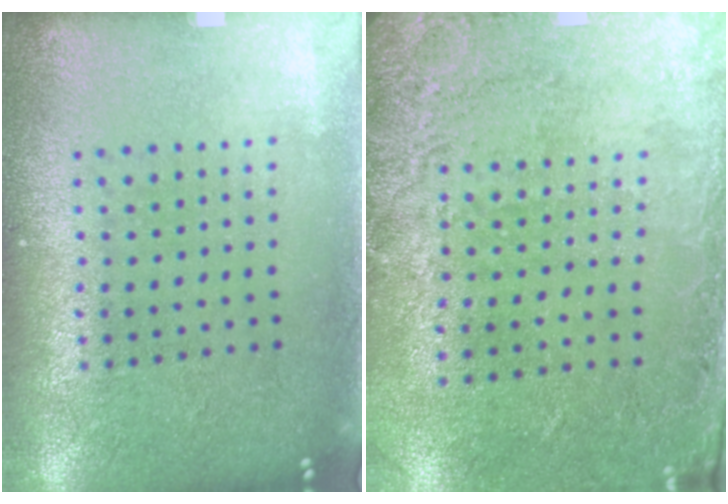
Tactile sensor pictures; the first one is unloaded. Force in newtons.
{"total": 2.7, "press": 1.9, "slide": 1.9}